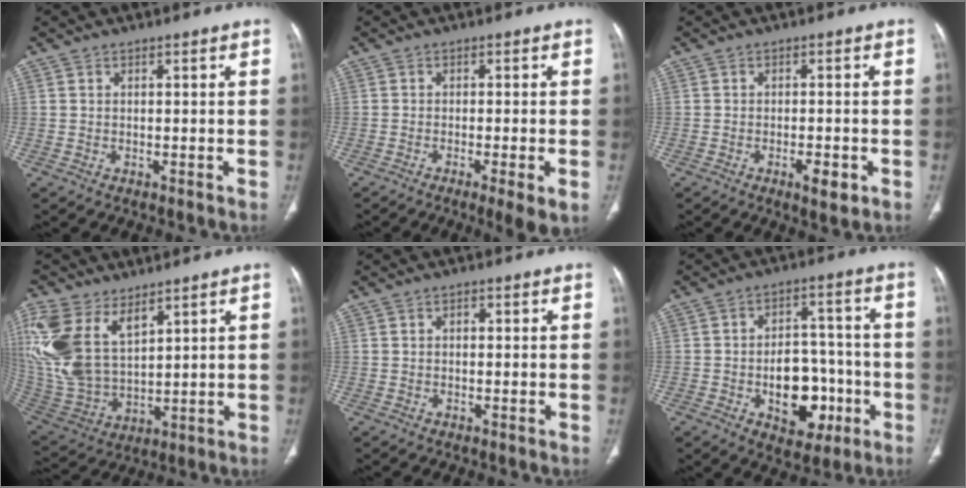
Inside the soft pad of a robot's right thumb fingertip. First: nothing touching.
{"total": 5.5, "force": [-2.3, 0.7, 5.0], "torque": [-0.082, -0.011, -0.037]}
{"total": 3.7, "force": [-1.6, 1.3, 3.1], "torque": [-0.046, 0.002, -0.021]}
{"total": 18.7, "force": [8.9, 10.5, 12.6], "torque": [-0.280, -0.026, 0.193]}
{"total": 1.0, "force": [0.2, 0.7, 0.7], "torque": [-0.012, 0.005, 0.003]}
{"total": 13.3, "force": [-4.0, 8.7, 9.2], "torque": [-0.088, 0.039, -0.049]}